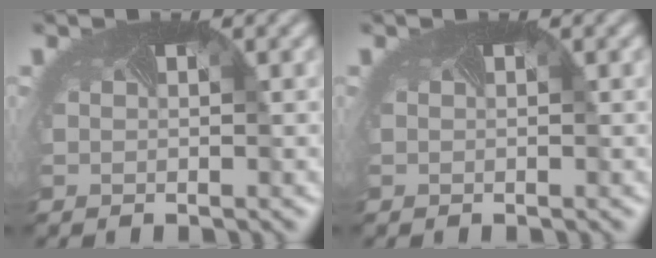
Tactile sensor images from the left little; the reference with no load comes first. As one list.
[{"total": 0.0}]